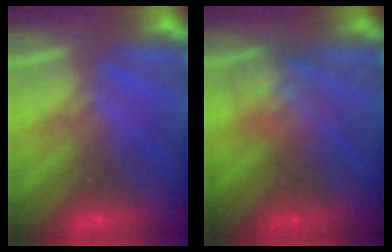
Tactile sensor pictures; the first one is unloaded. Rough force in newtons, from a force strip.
{"total": 2.8}